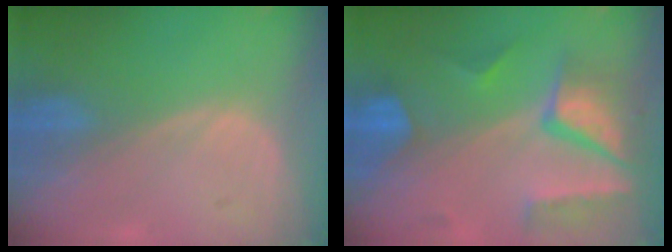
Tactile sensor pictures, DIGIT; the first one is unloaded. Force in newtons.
{"total": 10.2, "press": 8.6, "slide": 5.4}